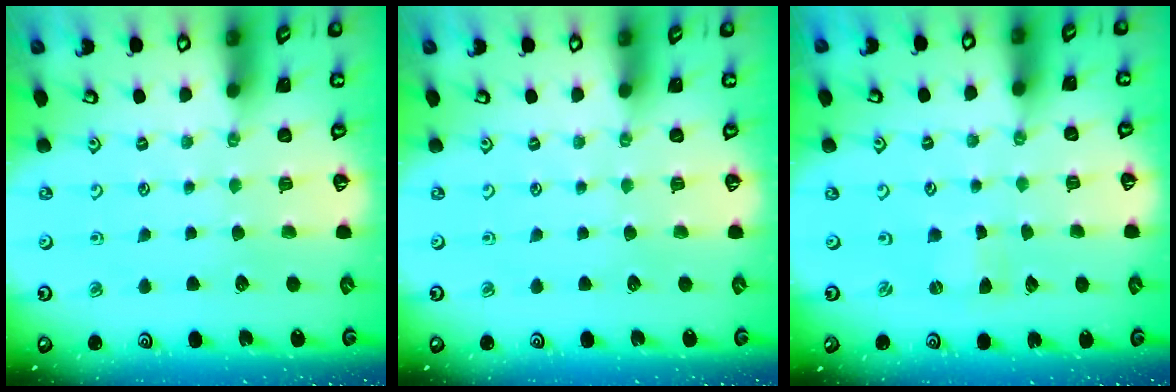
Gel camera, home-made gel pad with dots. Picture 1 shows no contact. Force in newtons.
{"total": 0.0}
{"total": 0.0}